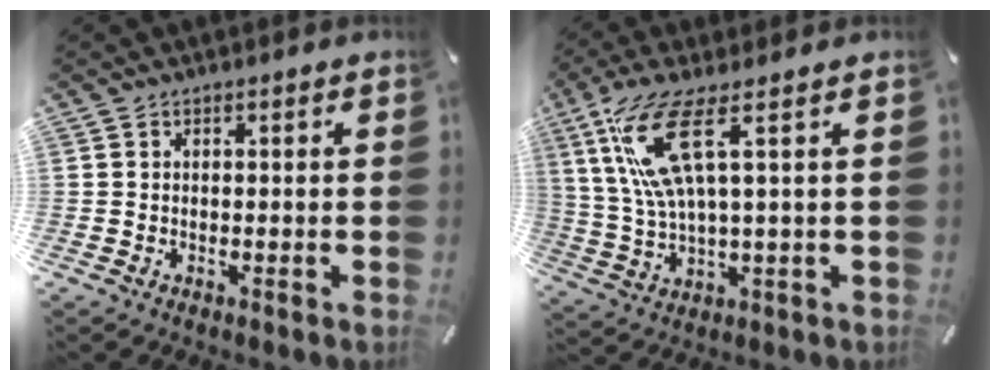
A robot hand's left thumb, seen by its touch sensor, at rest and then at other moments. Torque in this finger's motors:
{"motor_torque": [0.73, 0.76, 1.78, -1.00, 0.55]}